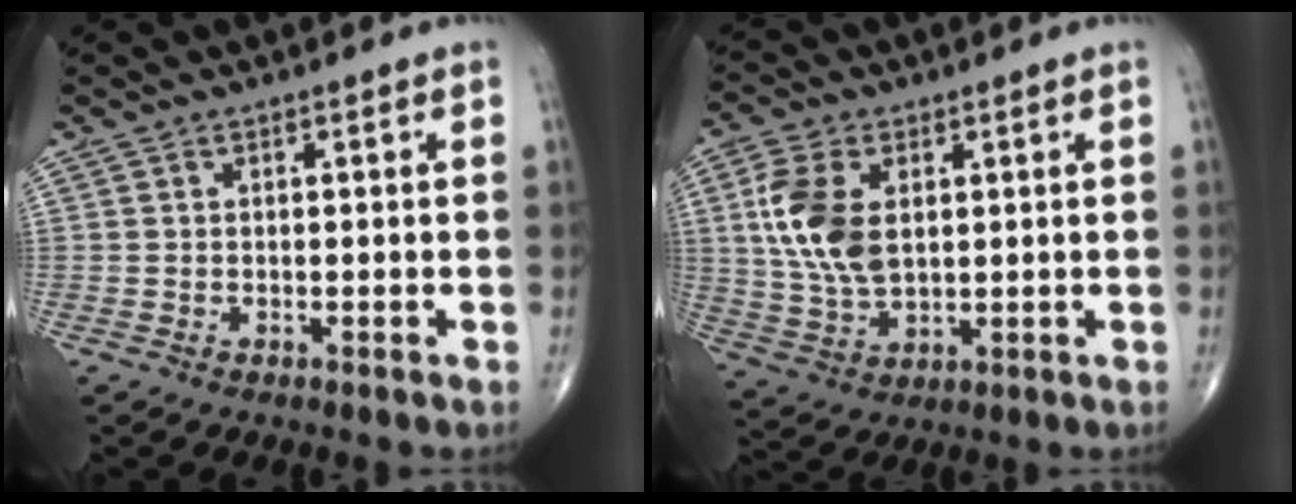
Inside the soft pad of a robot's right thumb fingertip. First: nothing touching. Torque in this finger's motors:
{"motor_torque": [0.82, 0.92, 1.30, 0.47, 0.45]}